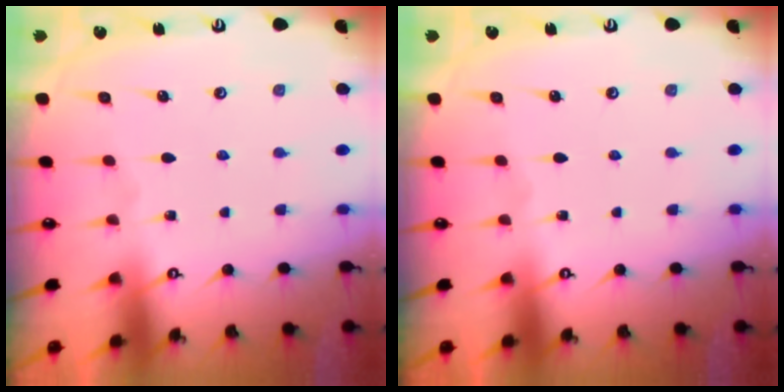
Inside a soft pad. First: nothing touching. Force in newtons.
{"total": 0.0}